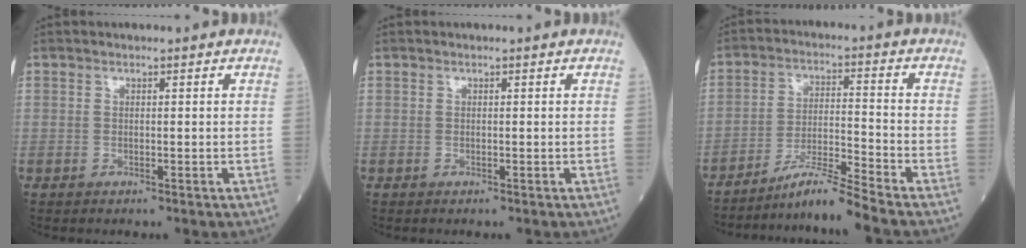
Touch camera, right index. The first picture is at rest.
{"total": 0.0}
{"total": 7.4, "force": [-6.5, -2.4, 2.6], "torque": [-0.051, -0.016, -0.119]}